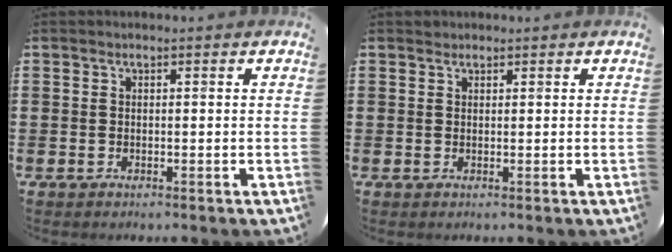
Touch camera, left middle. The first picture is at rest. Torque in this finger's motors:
{"motor_torque": [0.35, -0.28, -0.04, -0.01]}